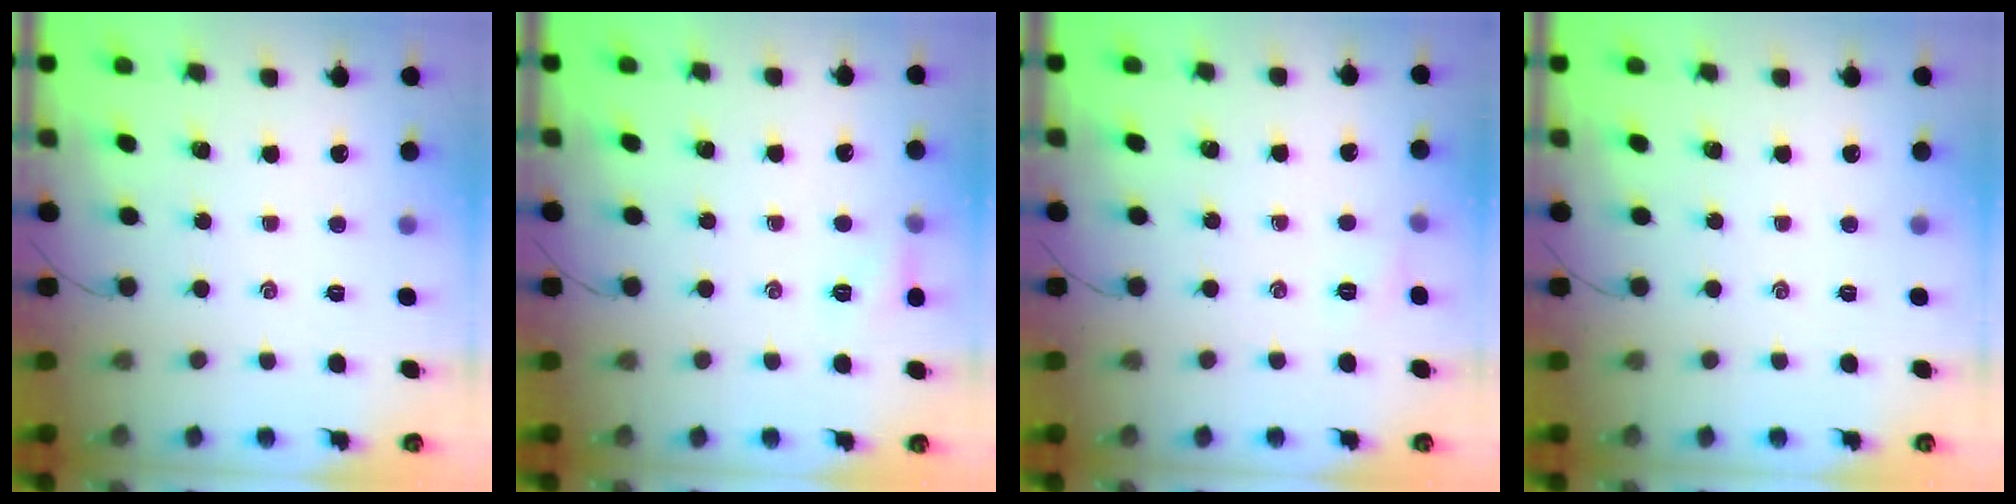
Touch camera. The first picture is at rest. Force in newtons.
{"total": 6.2, "press": 5.9, "slide": 1.8}
{"total": 3.5, "press": 3.3, "slide": 1.2}
{"total": 0.0}